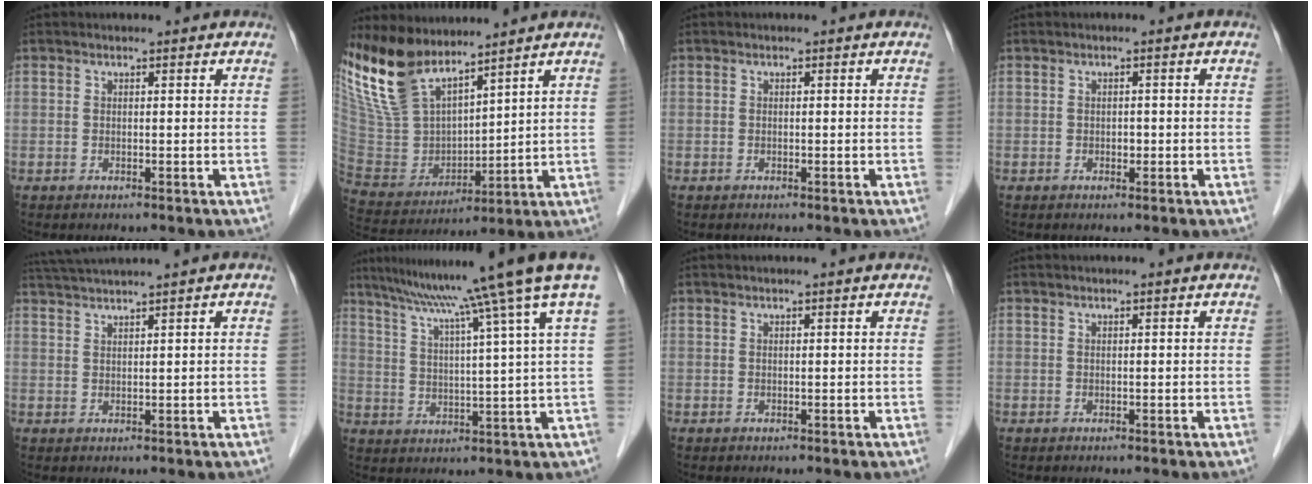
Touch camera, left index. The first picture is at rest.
{"total": 14.2, "force": [11.5, 4.5, 7.0], "torque": [-0.158, 0.003, 0.238]}
{"total": 0.0}
{"total": 0.9, "force": [-0.4, 0.6, 0.5], "torque": [-0.008, -0.002, -0.006]}
{"total": 5.4, "force": [4.7, -1.7, 2.1], "torque": [-0.037, 0.015, 0.090]}
{"total": 15.7, "force": [11.7, -2.4, 10.2], "torque": [-0.162, -0.001, 0.157]}
{"total": 2.4, "force": [2.2, -0.4, 1.1], "torque": [-0.011, 0.019, 0.034]}
{"total": 1.5, "force": [1.3, -0.4, 0.6], "torque": [-0.007, 0.014, 0.026]}